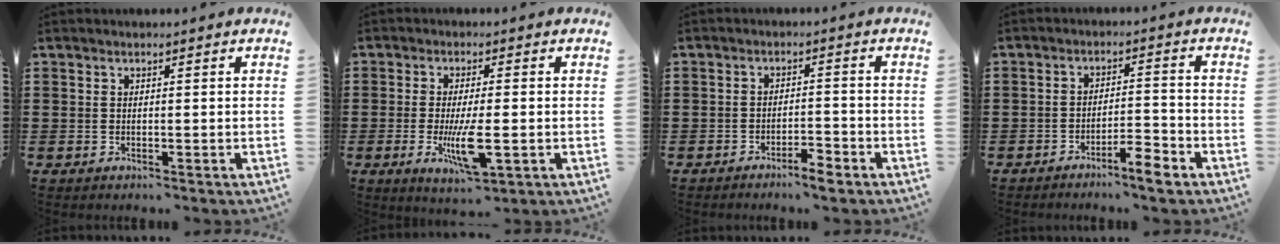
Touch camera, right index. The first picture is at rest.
{"total": 8.1, "force": [-2.0, 2.2, 7.5], "torque": [-0.156, -0.021, -0.034]}
{"total": 3.1, "force": [-2.8, 0.6, 1.3], "torque": [-0.023, 0.005, -0.055]}
{"total": 4.6, "force": [-3.9, 0.7, 2.4], "torque": [-0.039, 0.009, -0.072]}